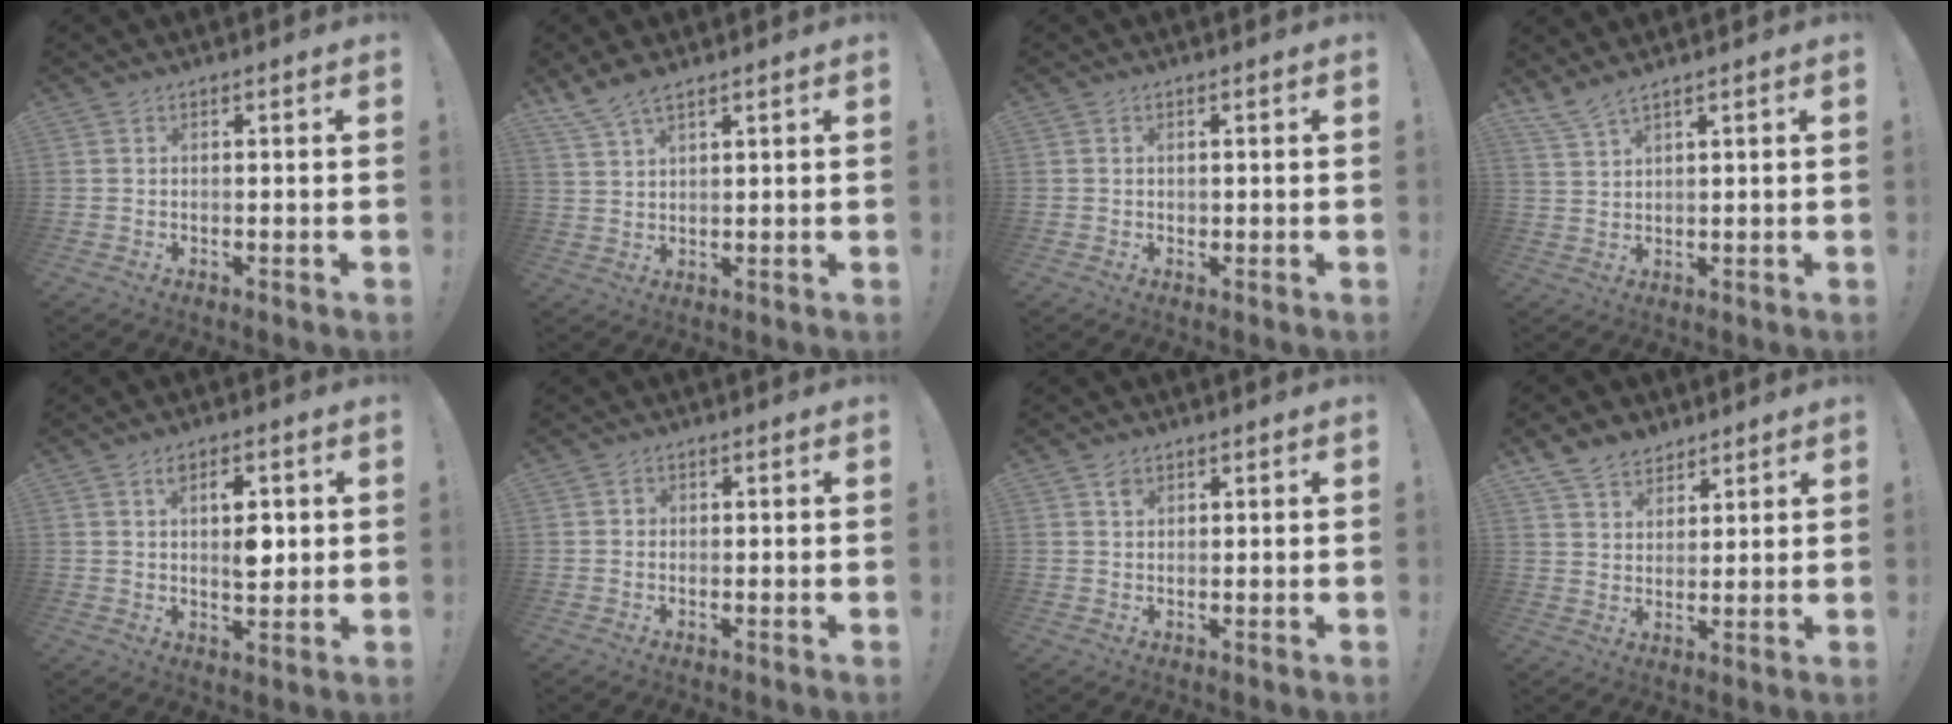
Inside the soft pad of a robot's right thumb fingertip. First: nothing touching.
{"total": 5.1, "force": [4.2, 0.9, 2.8], "torque": [-0.060, -0.018, 0.078]}
{"total": 0.6, "force": [0.2, 0.5, 0.1], "torque": [0.004, -0.001, 0.003]}
{"total": 4.0, "force": [3.4, 0.0, 2.2], "torque": [-0.057, -0.015, 0.062]}
{"total": 7.6, "force": [1.7, 4.2, 6.0], "torque": [-0.086, 0.000, 0.026]}
{"total": 1.0, "force": [-0.1, 1.0, 0.2], "torque": [-0.009, 0.005, -0.001]}
{"total": 1.8, "force": [1.2, 1.3, 0.5], "torque": [-0.004, -0.003, 0.021]}
{"total": 8.3, "force": [6.3, 5.0, 1.9], "torque": [-0.038, -0.037, 0.124]}